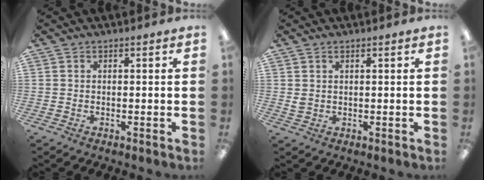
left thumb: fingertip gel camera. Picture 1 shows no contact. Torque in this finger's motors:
{"motor_torque": [0.22, 0.43, -0.01, -0.04, 0.00]}